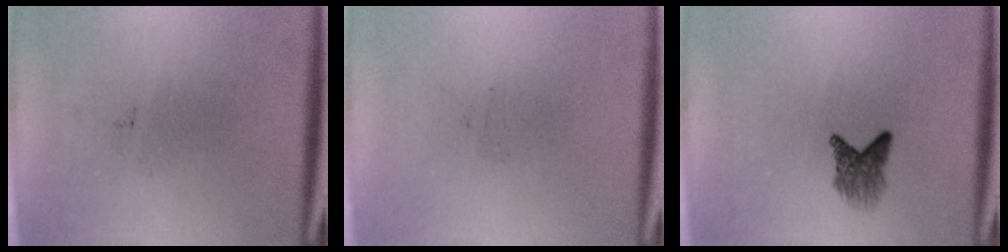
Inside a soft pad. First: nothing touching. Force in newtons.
{"total": 0.0}
{"total": 2.8}